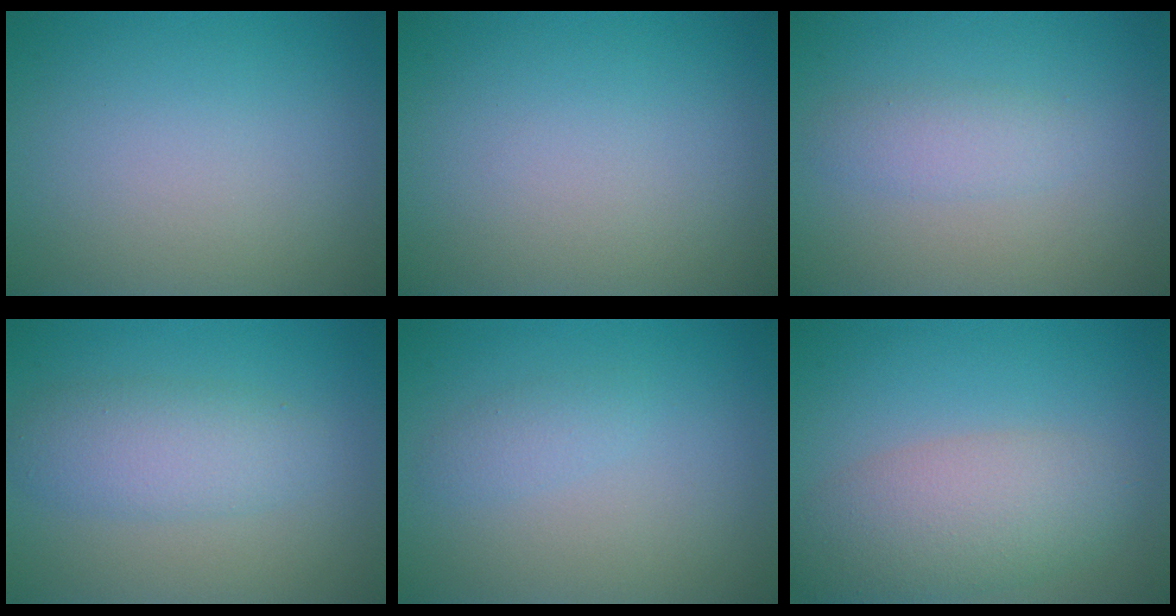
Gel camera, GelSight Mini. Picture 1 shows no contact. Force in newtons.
{"total": 0.0}
{"total": 1.8, "press": 1.8, "slide": 0.1}
{"total": 3.6, "press": 3.6, "slide": 0.1}
{"total": 1.2, "press": 1.2, "slide": 0.0}
{"total": 5.4, "press": 5.4, "slide": 0.3}